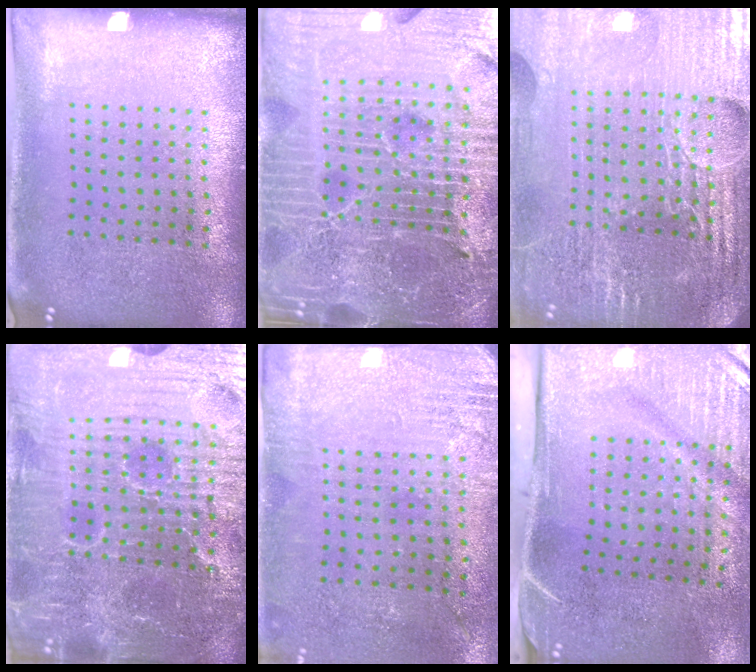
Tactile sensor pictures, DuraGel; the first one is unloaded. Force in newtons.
{"total": 7.3, "press": 6.3, "slide": 3.7}
{"total": 6.0, "press": 5.3, "slide": 2.8}
{"total": 6.8, "press": 6.2, "slide": 2.8}
{"total": 2.8, "press": 2.5, "slide": 1.4}
{"total": 4.9, "press": 4.0, "slide": 2.8}